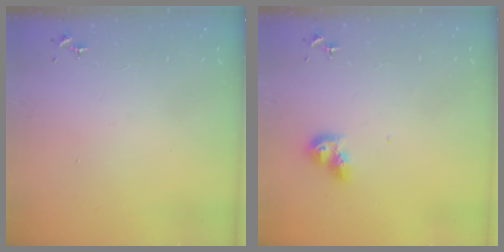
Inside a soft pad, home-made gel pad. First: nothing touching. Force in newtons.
{"total": 9.8, "press": 9.7, "slide": 1.0}